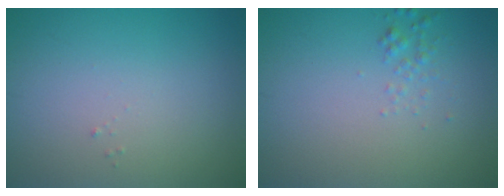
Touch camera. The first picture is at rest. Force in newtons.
{"total": 1.0, "press": 1.0, "slide": 0.0}